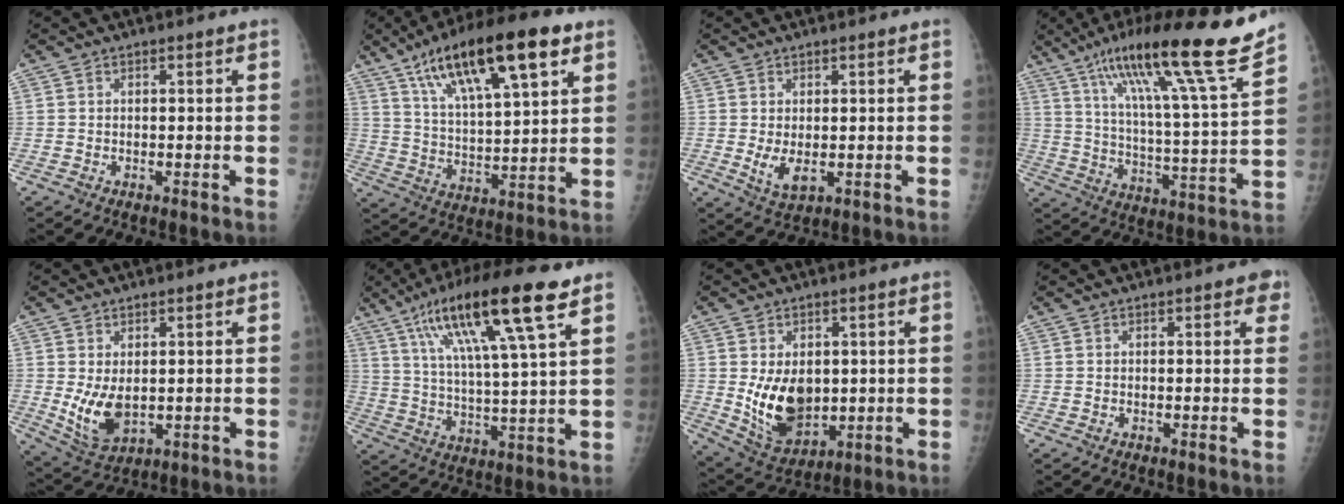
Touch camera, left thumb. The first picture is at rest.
{"total": 21.5, "force": [11.4, 6.3, 17.1], "torque": [-0.271, -0.019, 0.197]}
{"total": 4.1, "force": [-0.2, 2.1, 3.5], "torque": [-0.061, -0.011, 0.006]}
{"total": 23.1, "force": [16.2, 1.0, 16.4], "torque": [-0.246, -0.067, 0.262]}
{"total": 7.4, "force": [0.0, 4.4, 5.9], "torque": [-0.100, -0.017, 0.018]}
{"total": 18.9, "force": [10.0, 2.6, 15.8], "torque": [-0.280, -0.020, 0.175]}
{"total": 11.6, "force": [0.2, 7.9, 8.5], "torque": [-0.114, -0.019, 0.028]}
{"total": 2.1, "force": [1.0, 1.0, 1.5], "torque": [-0.003, 0.001, 0.006]}